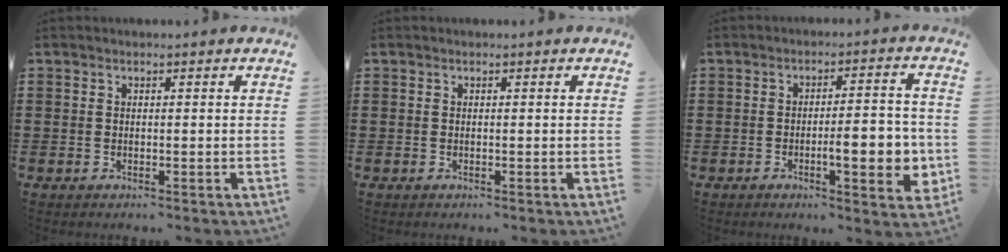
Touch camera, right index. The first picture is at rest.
{"total": 0.0}
{"total": 8.4, "force": [-2.0, 2.5, 7.7], "torque": [-0.100, -0.006, -0.035]}